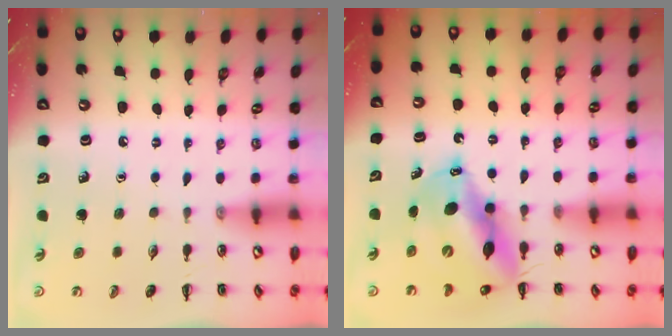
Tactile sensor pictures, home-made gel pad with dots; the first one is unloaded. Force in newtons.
{"total": 14.1, "press": 13.6, "slide": 3.6}